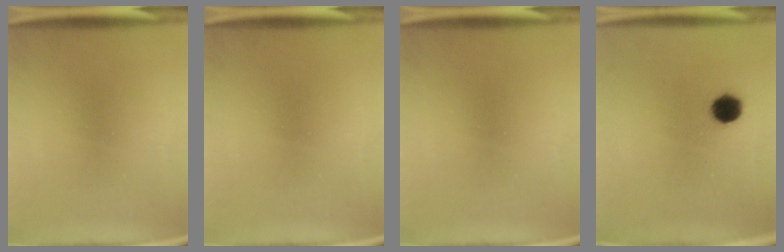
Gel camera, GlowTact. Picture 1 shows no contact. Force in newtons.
{"total": 0.0}
{"total": 0.0}
{"total": 5.5}